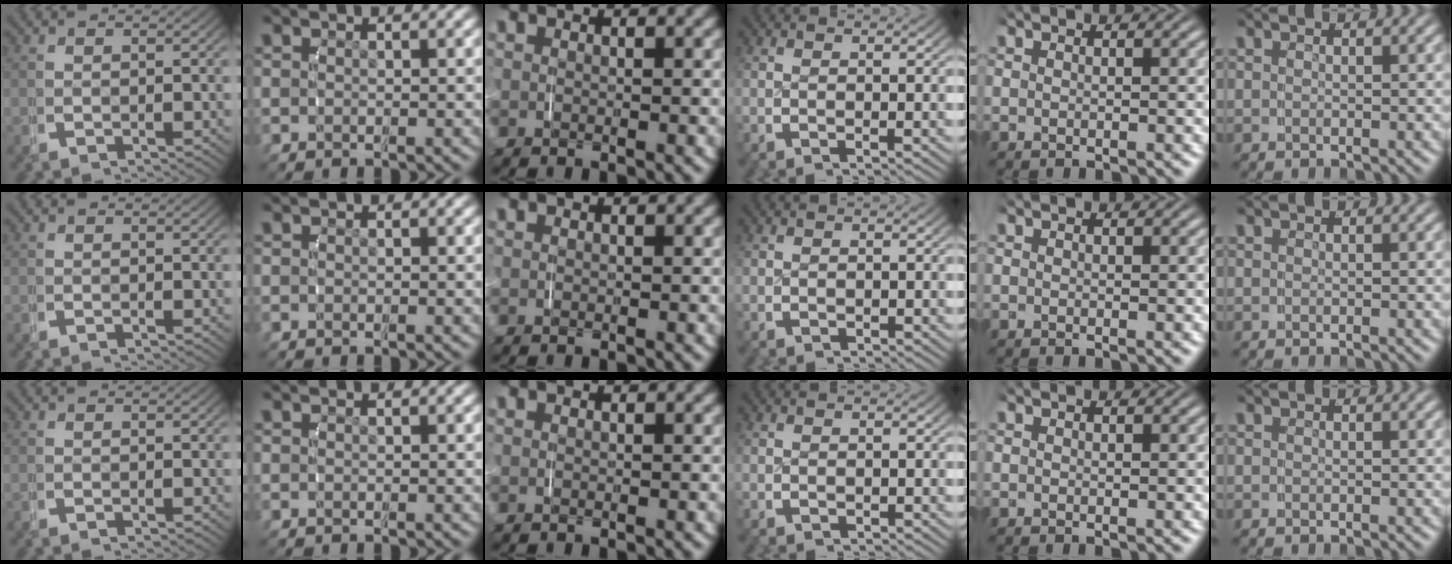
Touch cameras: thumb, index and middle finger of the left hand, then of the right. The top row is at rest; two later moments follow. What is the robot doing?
{"motion": "grasp_and_lifting", "object": "router"}